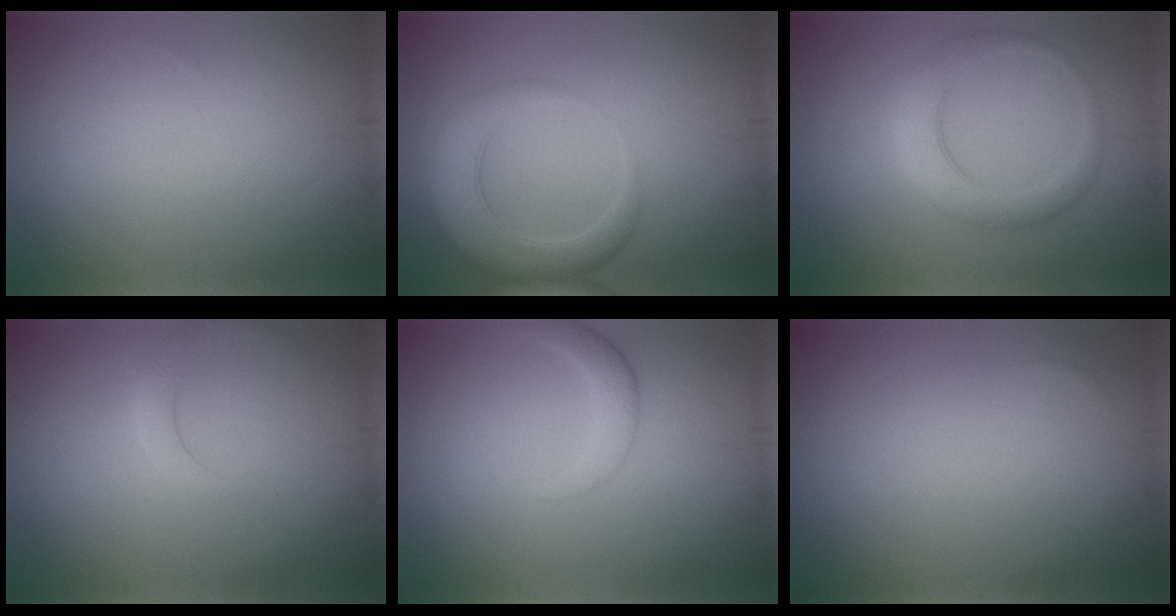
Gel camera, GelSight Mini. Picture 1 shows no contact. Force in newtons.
{"total": 5.0, "press": 5.0, "slide": 0.4}
{"total": 3.9, "press": 3.9, "slide": 0.0}
{"total": 1.8, "press": 1.8, "slide": 0.1}
{"total": 2.0, "press": 2.0, "slide": 0.1}
{"total": 0.0}